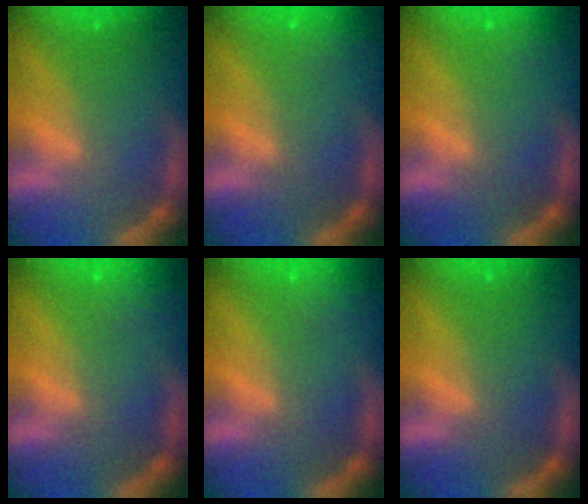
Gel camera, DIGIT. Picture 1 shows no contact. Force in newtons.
{"total": 3.0}
{"total": 1.9}
{"total": 4.6}
{"total": 4.6}
{"total": 0.0}